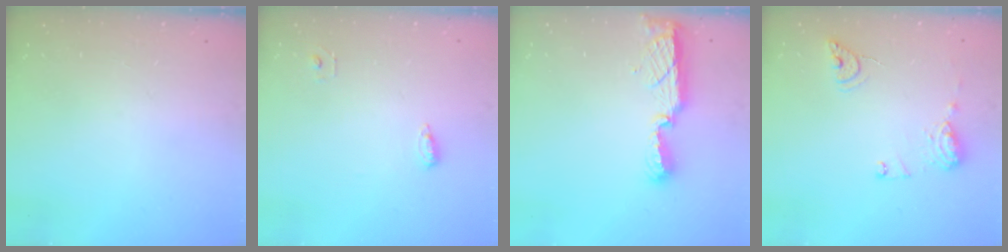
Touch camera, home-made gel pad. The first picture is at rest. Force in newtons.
{"total": 5.4, "press": 5.3, "slide": 1.2}
{"total": 8.3, "press": 8.3, "slide": 0.7}
{"total": 10.4, "press": 10.3, "slide": 0.9}